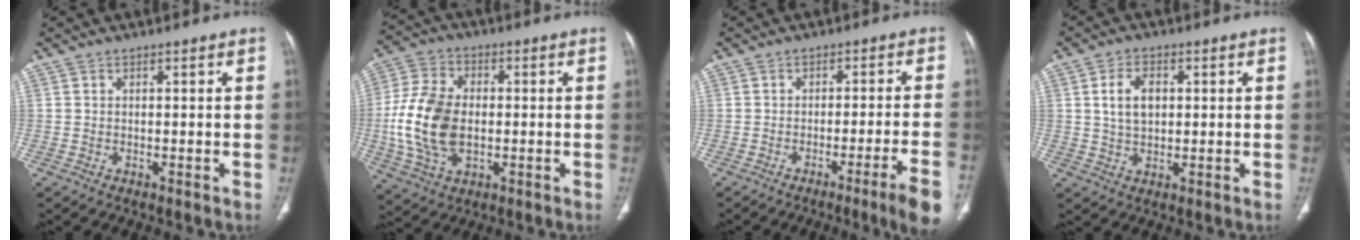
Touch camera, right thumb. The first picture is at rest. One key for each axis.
{"total": 14.8, "fx": -1.3, "fy": 9.5, "fz": 11.3, "tx": -0.230, "ty": 0.009, "tz": -0.019}
{"total": 8.5, "fx": -5.0, "fy": -0.7, "fz": 6.9, "tx": -0.094, "ty": 0.012, "tz": -0.072}
{"total": 5.6, "fx": 1.2, "fy": 3.5, "fz": 4.3, "tx": -0.075, "ty": 0.001, "tz": 0.023}